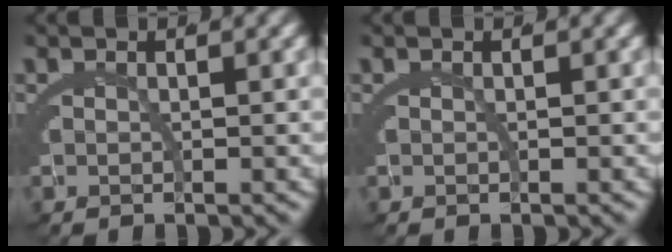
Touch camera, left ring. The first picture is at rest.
{"total": 0.0}